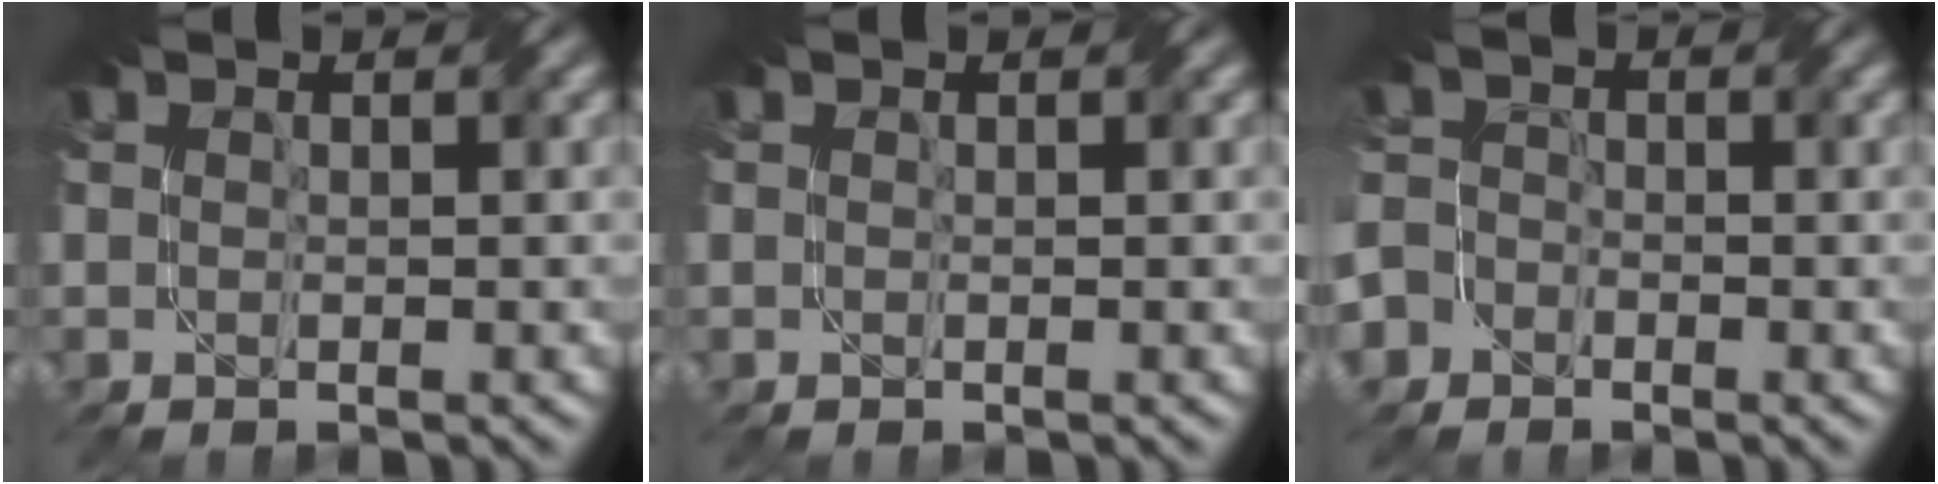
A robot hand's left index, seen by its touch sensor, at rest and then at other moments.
{"total": 0.0}
{"total": 3.7, "force": [-2.4, 2.8, 0.4], "torque": [0.002, 0.003, -0.049]}